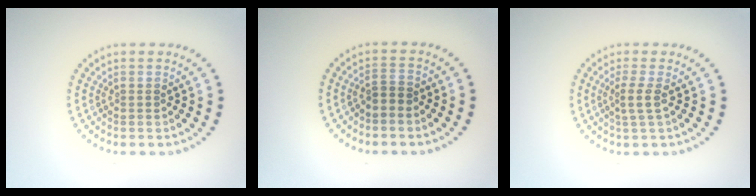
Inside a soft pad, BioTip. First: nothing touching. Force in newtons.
{"total": 1.2, "press": 0.9, "slide": 0.8}
{"total": 1.6, "press": 1.2, "slide": 1.1}